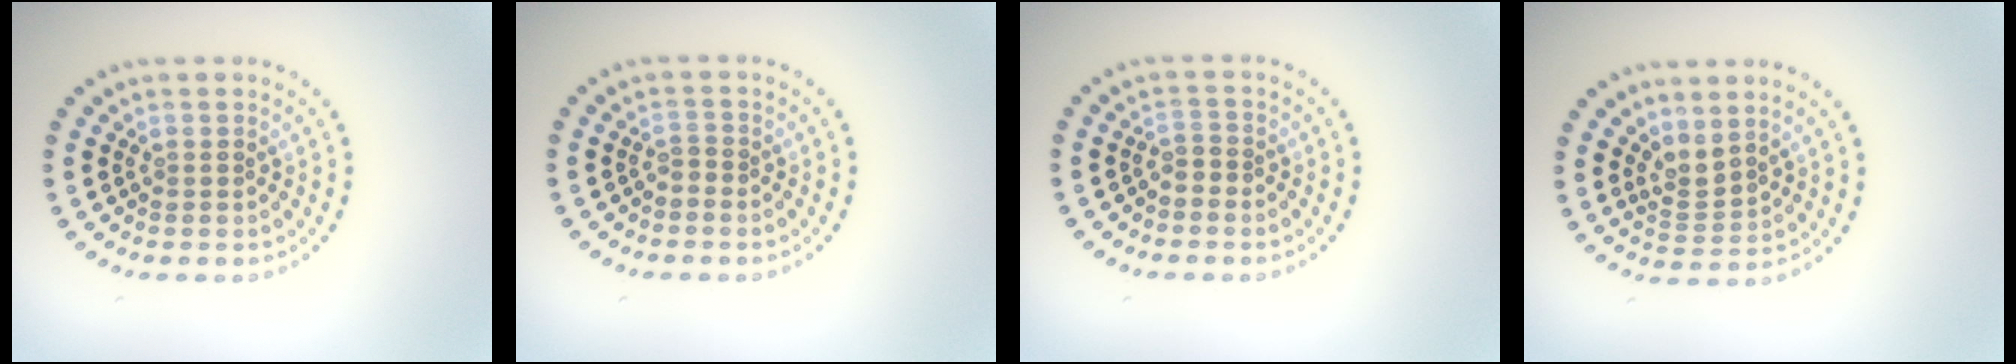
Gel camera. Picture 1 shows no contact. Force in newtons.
{"total": 0.5, "press": 0.2, "slide": 0.5}
{"total": 0.9, "press": 0.5, "slide": 0.7}
{"total": 2.2, "press": 1.5, "slide": 1.6}